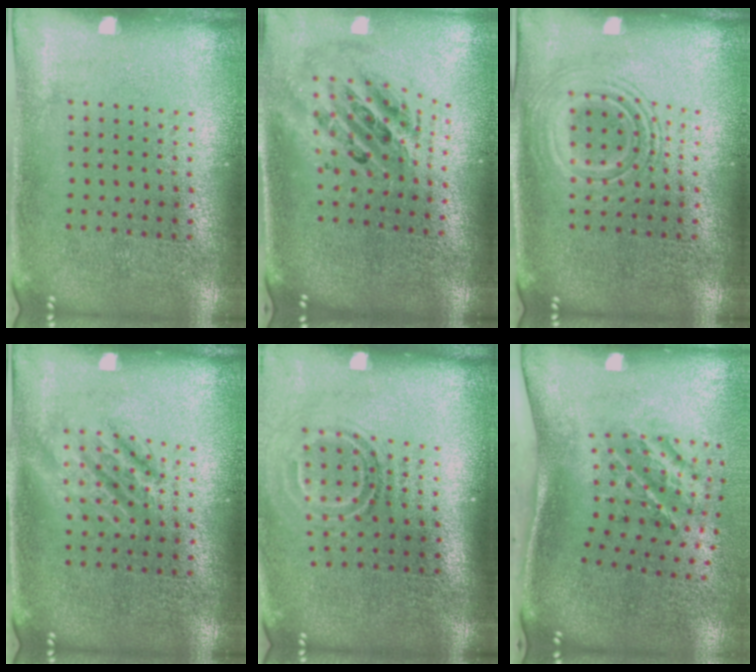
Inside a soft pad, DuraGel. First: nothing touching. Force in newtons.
{"total": 2.4, "press": 1.7, "slide": 1.6}
{"total": 2.5, "press": 2.5, "slide": 0.4}
{"total": 2.3, "press": 2.2, "slide": 0.3}
{"total": 1.7, "press": 1.1, "slide": 1.2}
{"total": 2.1, "press": 1.3, "slide": 1.7}